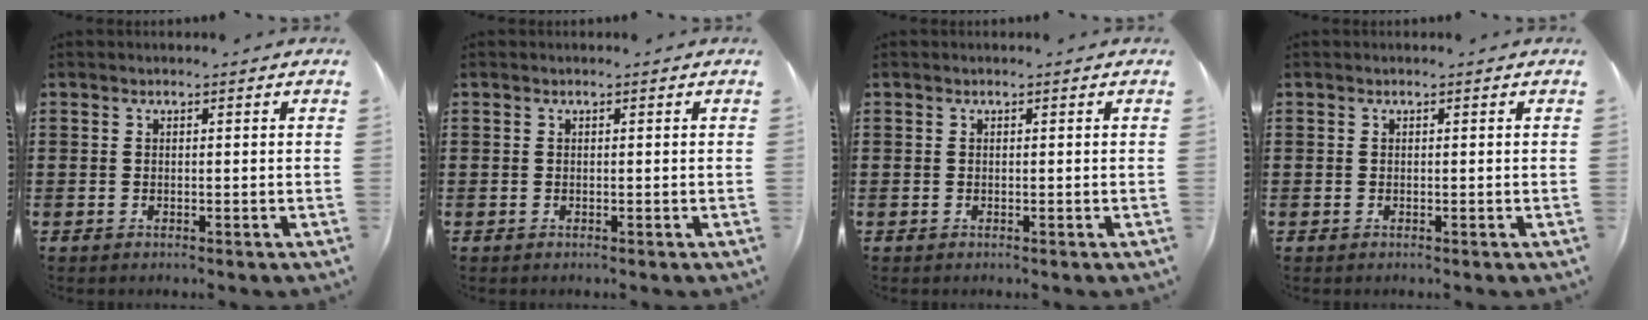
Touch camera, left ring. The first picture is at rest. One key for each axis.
{"total": 0.0}
{"total": 0.0}
{"total": 0.0}